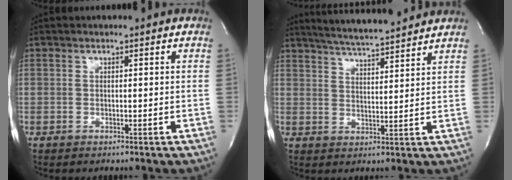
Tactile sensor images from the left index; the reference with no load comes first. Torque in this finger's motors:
{"motor_torque": [-0.01, 0.01, 0.39, 0.09]}